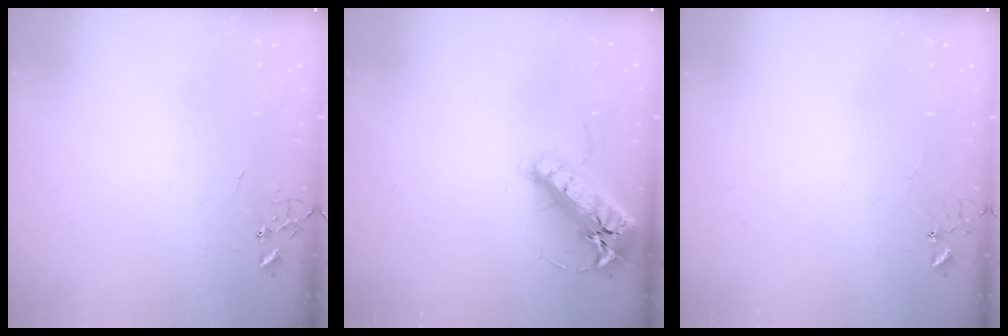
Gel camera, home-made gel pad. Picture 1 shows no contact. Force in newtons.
{"total": 18.8, "press": 18.4, "slide": 3.8}
{"total": 3.9, "press": 3.9, "slide": 0.3}